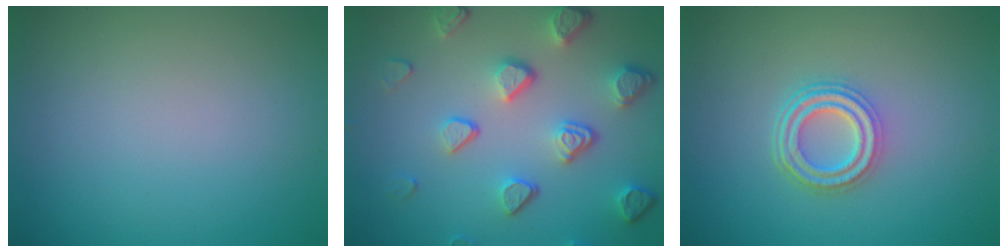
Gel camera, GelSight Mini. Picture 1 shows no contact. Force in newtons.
{"total": 5.2, "press": 4.0, "slide": 3.3}
{"total": 3.8, "press": 3.0, "slide": 2.4}